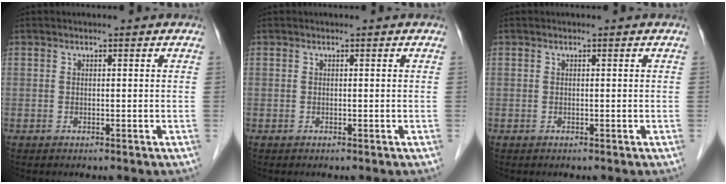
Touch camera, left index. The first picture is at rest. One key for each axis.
{"total": 0.0}
{"total": 0.0}